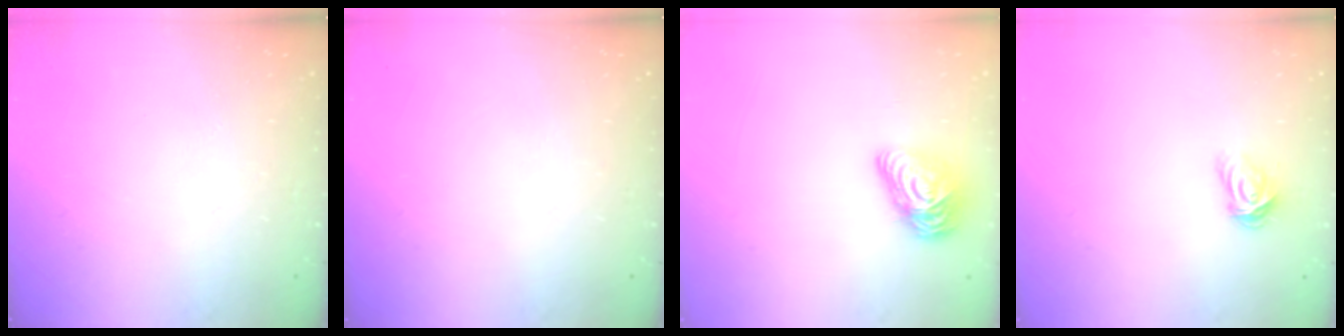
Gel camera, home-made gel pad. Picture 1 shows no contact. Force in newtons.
{"total": 0.0}
{"total": 11.5, "press": 11.5, "slide": 0.4}
{"total": 4.5, "press": 4.4, "slide": 0.6}